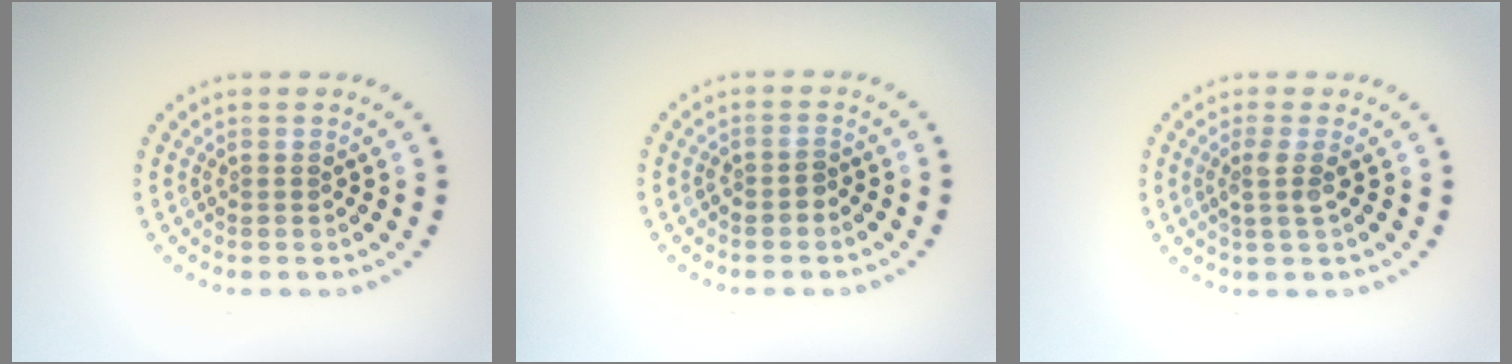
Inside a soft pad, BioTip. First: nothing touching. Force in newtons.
{"total": 1.1, "press": 1.0, "slide": 0.4}
{"total": 1.8, "press": 1.4, "slide": 1.2}